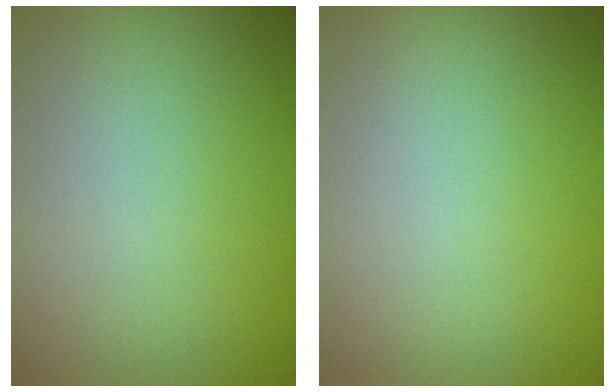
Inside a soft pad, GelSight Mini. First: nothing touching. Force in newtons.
{"total": 0.0}